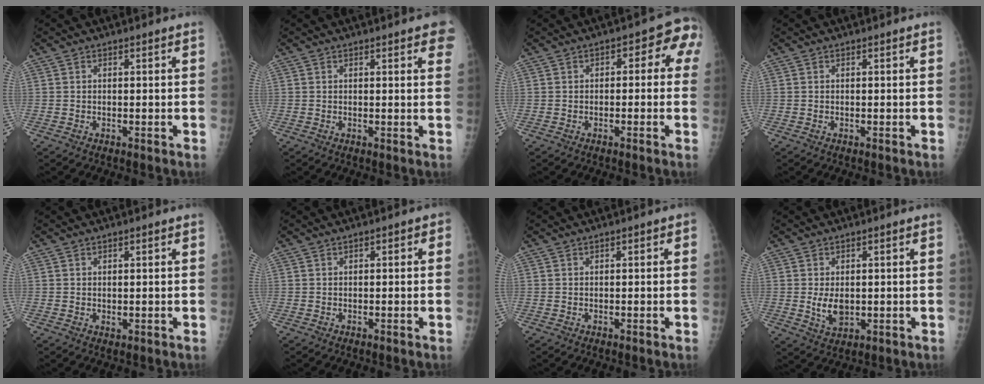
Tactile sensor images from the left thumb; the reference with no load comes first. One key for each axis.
{"total": 4.8, "fx": 2.7, "fy": 1.4, "fz": 3.7, "tx": -0.022, "ty": 0.000, "tz": 0.027}
{"total": 5.9, "fx": 0.3, "fy": 3.6, "fz": 4.8, "tx": -0.019, "ty": 0.027, "tz": -0.009}
{"total": 0.0}
{"total": 1.0, "fx": 0.1, "fy": 0.6, "fz": 0.8, "tx": -0.008, "ty": -0.004, "tz": 0.004}
{"total": 1.7, "fx": 0.1, "fy": 1.0, "fz": 1.3, "tx": -0.007, "ty": 0.006, "tz": -0.006}
{"total": 1.1, "fx": 0.1, "fy": 0.6, "fz": 0.9, "tx": -0.006, "ty": 0.004, "tz": -0.004}
{"total": 4.9, "fx": -0.3, "fy": 3.2, "fz": 3.7, "tx": -0.055, "ty": -0.009, "tz": 0.004}